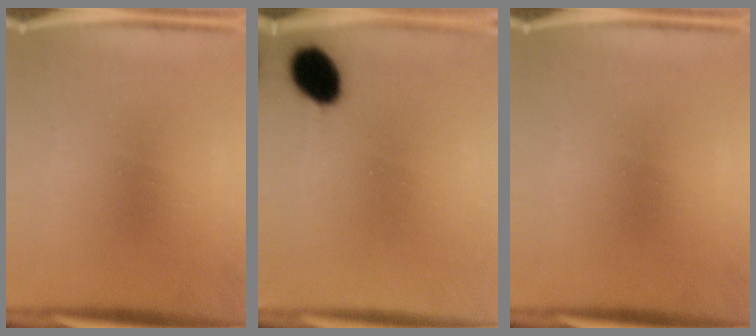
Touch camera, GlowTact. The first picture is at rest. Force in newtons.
{"total": 8.6}
{"total": 0.0}